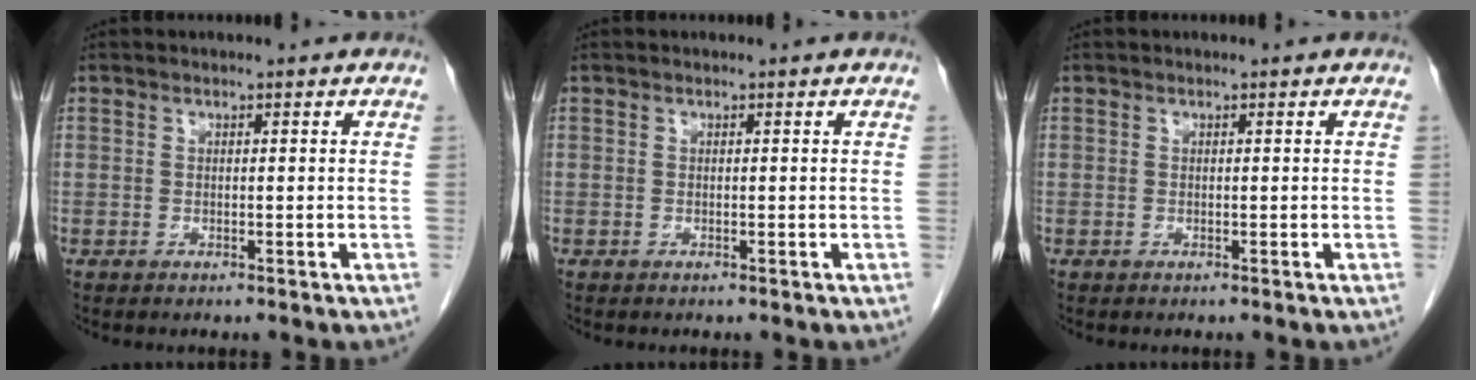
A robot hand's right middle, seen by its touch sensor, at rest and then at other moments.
{"total": 0.0}
{"total": 0.0}